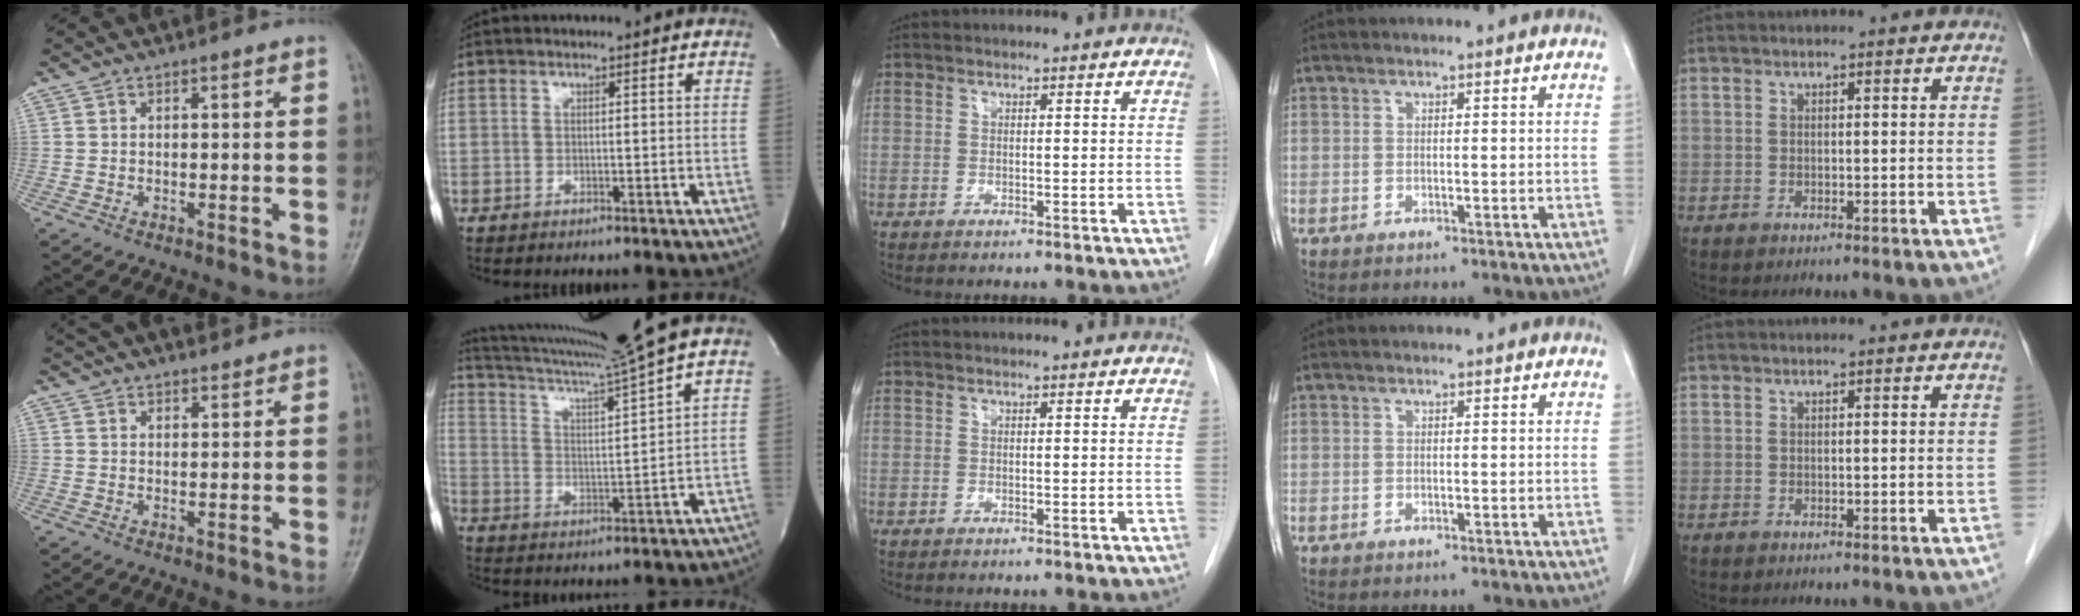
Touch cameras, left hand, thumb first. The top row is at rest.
{"thumb": {"total": 7.2, "force": [6.4, 1.9, 2.8], "torque": [-0.026, 0.007, 0.106]}, "index": {"total": 14.1, "force": [12.3, -4.6, 5.3], "torque": [-0.100, -0.050, 0.203]}}